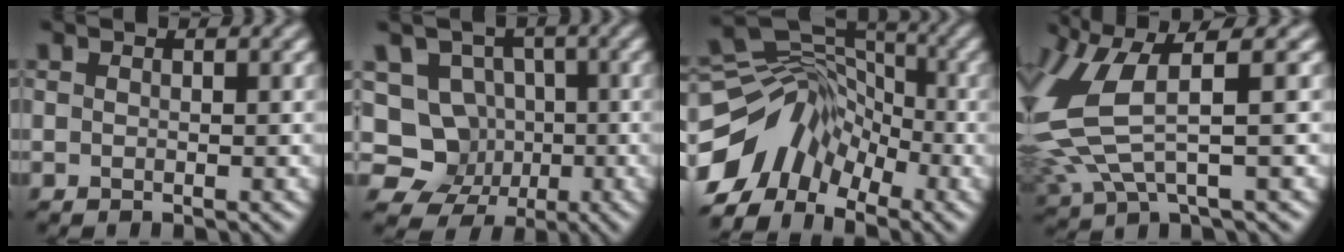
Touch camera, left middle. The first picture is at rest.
{"total": 8.0, "force": [-1.2, 7.3, 2.9], "torque": [-0.037, 0.028, -0.055]}
{"total": 8.9, "force": [-4.3, 6.0, 5.1], "torque": [-0.093, 0.005, -0.095]}
{"total": 6.9, "force": [1.6, 2.3, 6.3], "torque": [-0.172, -0.002, 0.029]}